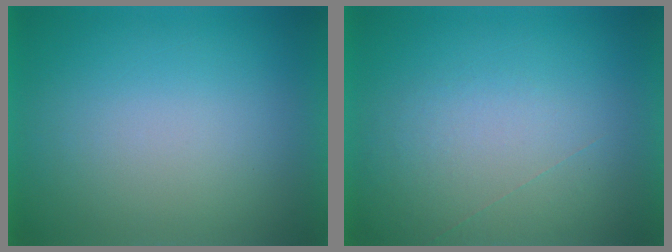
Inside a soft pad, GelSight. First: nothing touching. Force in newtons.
{"total": 1.0}